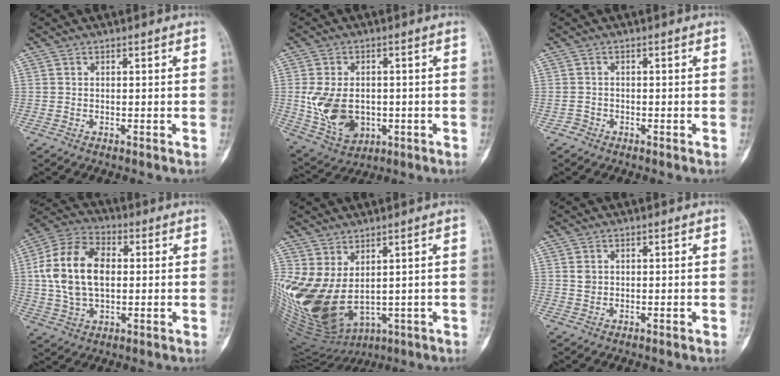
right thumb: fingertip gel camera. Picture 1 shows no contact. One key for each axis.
{"total": 11.5, "fx": -0.8, "fy": 8.2, "fz": 8.1, "tx": -0.137, "ty": 0.000, "tz": 0.004}
{"total": 1.1, "fx": -0.8, "fy": 0.8, "fz": -0.1, "tx": 0.004, "ty": 0.004, "tz": -0.022}
{"total": 15.9, "fx": 1.5, "fy": 10.1, "fz": 12.2, "tx": -0.226, "ty": 0.021, "tz": 0.025}
{"total": 16.4, "fx": 1.4, "fy": 10.1, "fz": 12.9, "tx": -0.267, "ty": -0.026, "tz": 0.066}
{"total": 1.4, "fx": 0.3, "fy": 1.1, "fz": 0.8, "tx": -0.008, "ty": -0.001, "tz": 0.008}